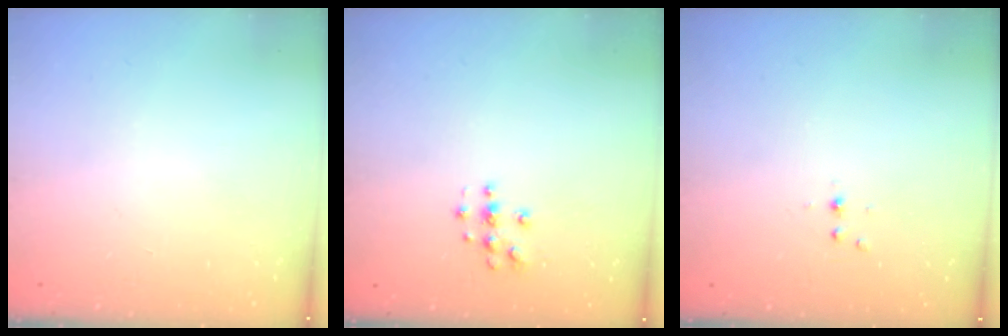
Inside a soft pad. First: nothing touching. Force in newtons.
{"total": 4.5, "press": 4.5, "slide": 0.5}
{"total": 3.0, "press": 2.6, "slide": 1.5}